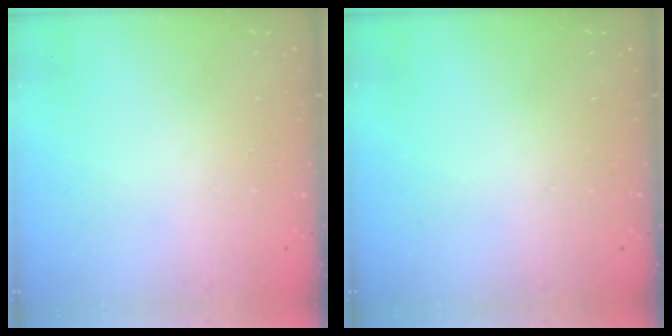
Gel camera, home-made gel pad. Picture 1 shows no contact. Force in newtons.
{"total": 0.0}